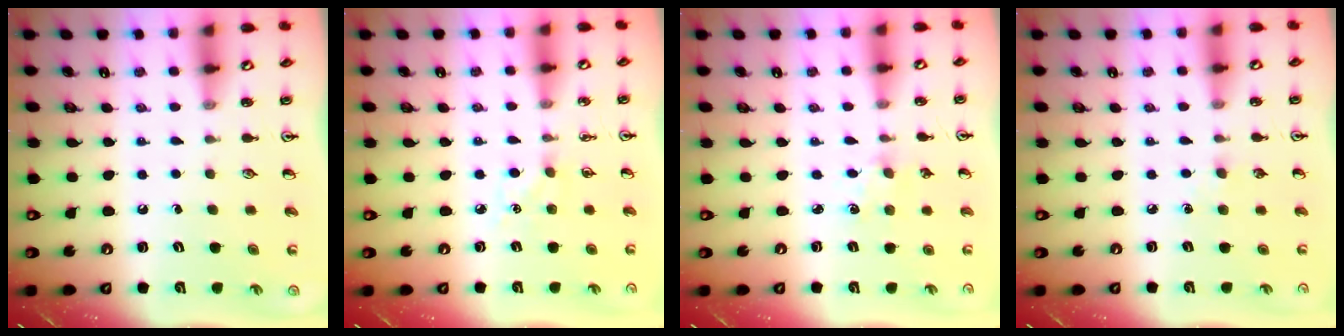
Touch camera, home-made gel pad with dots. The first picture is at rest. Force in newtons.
{"total": 6.2, "press": 6.2, "slide": 0.7}
{"total": 1.4, "press": 1.4, "slide": 0.2}
{"total": 4.5, "press": 4.4, "slide": 0.7}